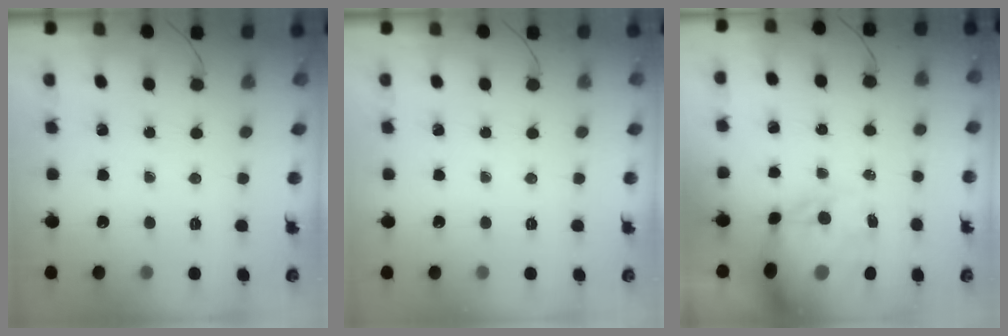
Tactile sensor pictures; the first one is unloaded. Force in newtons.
{"total": 0.0}
{"total": 14.5, "press": 14.1, "slide": 3.3}